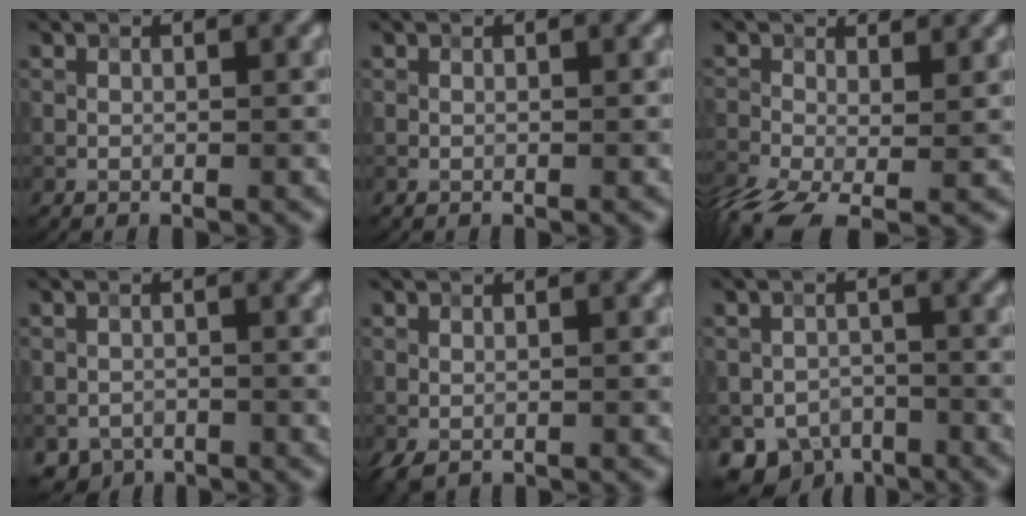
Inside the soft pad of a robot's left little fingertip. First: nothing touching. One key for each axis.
{"total": 0.0}
{"total": 6.0, "fx": -2.7, "fy": 2.9, "fz": 4.5, "tx": -0.105, "ty": -0.013, "tz": -0.062}
{"total": 1.7, "fx": -0.9, "fy": 1.4, "fz": 0.3, "tx": -0.006, "ty": -0.006, "tz": -0.017}
{"total": 0.9, "fx": -0.1, "fy": 0.7, "fz": 0.6, "tx": -0.019, "ty": -0.004, "tz": -0.001}
{"total": 5.2, "fx": -3.1, "fy": 3.7, "fz": 1.7, "tx": -0.025, "ty": -0.013, "tz": -0.050}